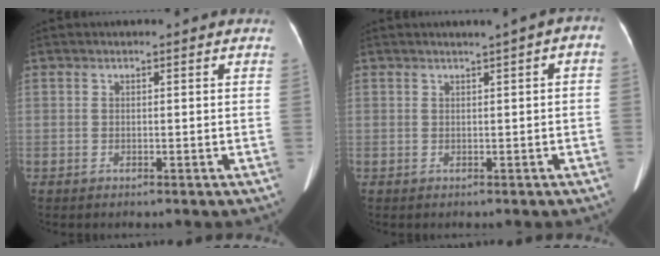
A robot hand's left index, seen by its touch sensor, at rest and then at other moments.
{"total": 2.2, "force": [0.4, 0.5, 2.1], "torque": [-0.024, 0.013, 0.003]}